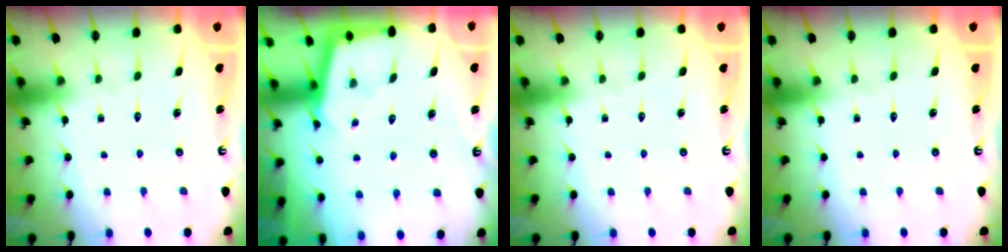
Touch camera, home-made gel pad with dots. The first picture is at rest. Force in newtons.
{"total": 2.3, "press": 2.3, "slide": 0.1}
{"total": 0.0}
{"total": 0.0}